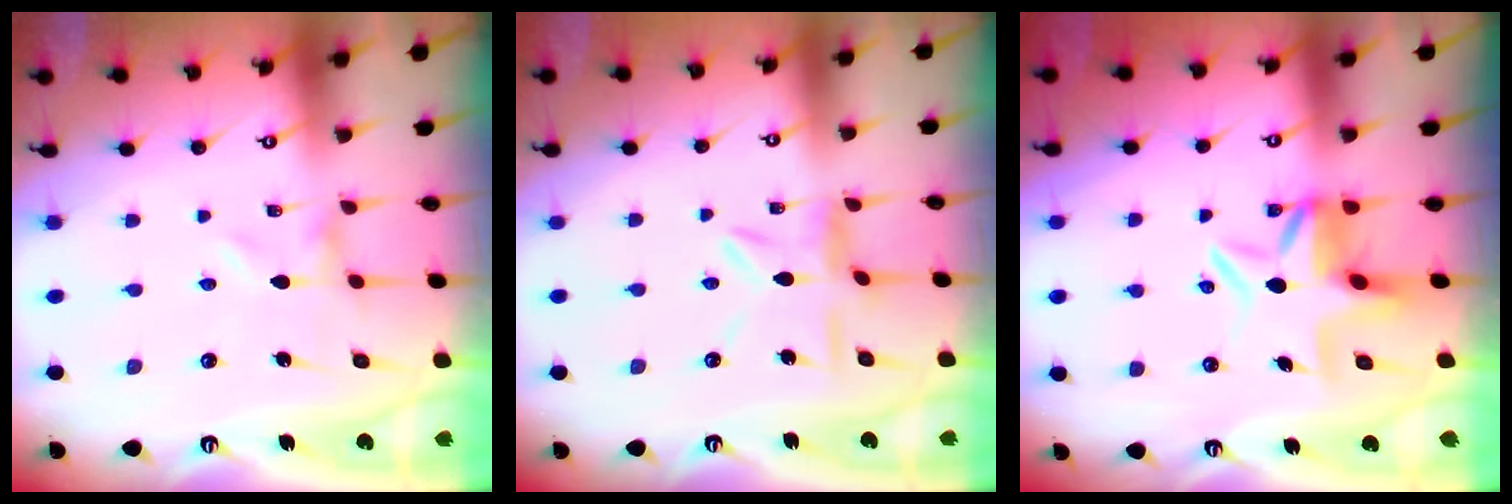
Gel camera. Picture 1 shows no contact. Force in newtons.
{"total": 6.0, "press": 5.9, "slide": 0.6}
{"total": 6.6, "press": 6.0, "slide": 2.7}